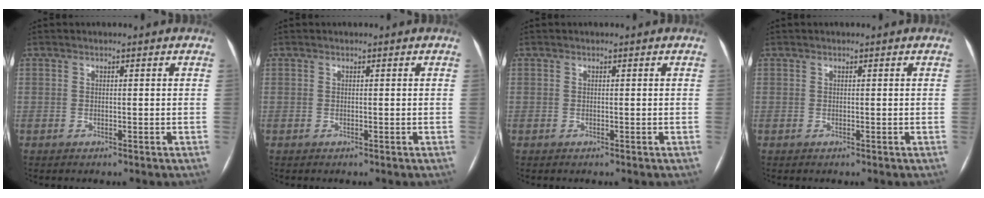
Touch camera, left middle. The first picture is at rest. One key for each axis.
{"total": 0.0}
{"total": 0.0}
{"total": 0.0}